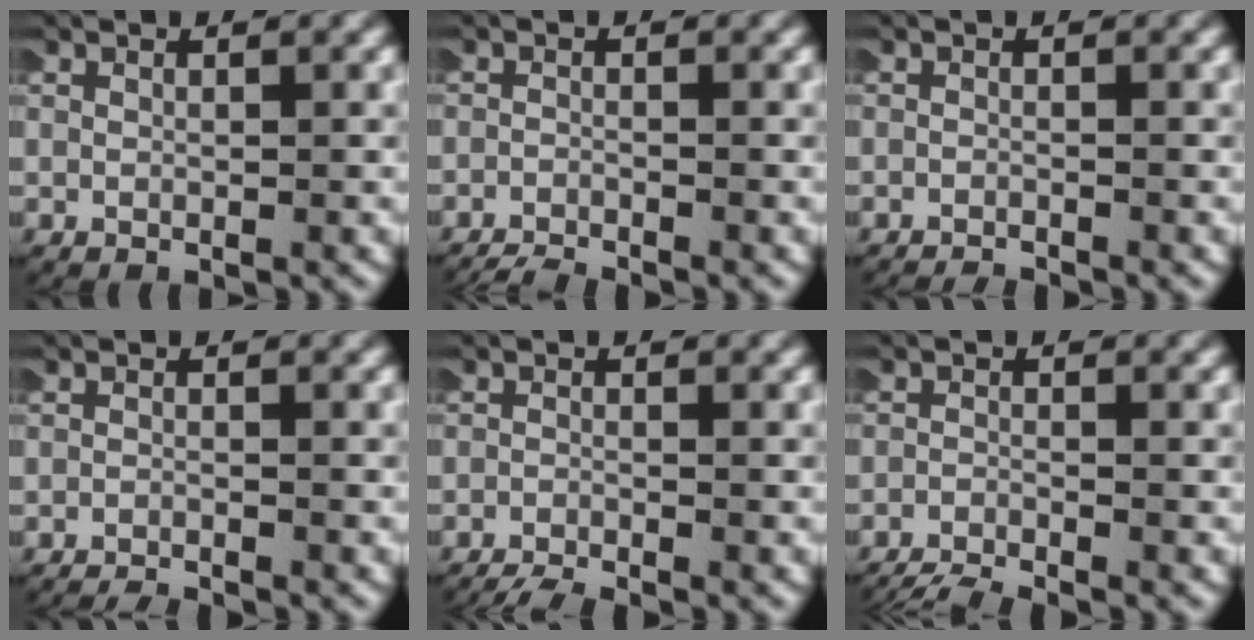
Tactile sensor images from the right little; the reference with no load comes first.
{"total": 2.9, "force": [-2.9, 0.5, 0.3], "torque": [-0.012, -0.013, -0.043]}
{"total": 2.1, "force": [-2.0, 0.2, 0.0], "torque": [-0.006, -0.009, -0.030]}
{"total": 2.8, "force": [-2.8, 0.4, 0.2], "torque": [-0.008, -0.011, -0.041]}
{"total": 4.8, "force": [-4.6, 1.2, 0.9], "torque": [-0.017, -0.016, -0.068]}
{"total": 6.5, "force": [-6.2, 1.7, 1.0], "torque": [-0.017, -0.020, -0.094]}